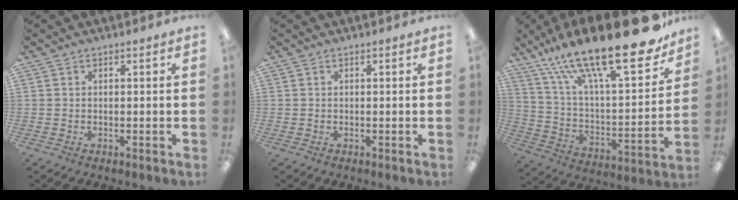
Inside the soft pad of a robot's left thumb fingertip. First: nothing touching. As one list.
[{"total": 0.0}, {"total": 28.6, "force": [19.8, 7.7, 19.1], "torque": [-0.311, -0.125, 0.328]}]